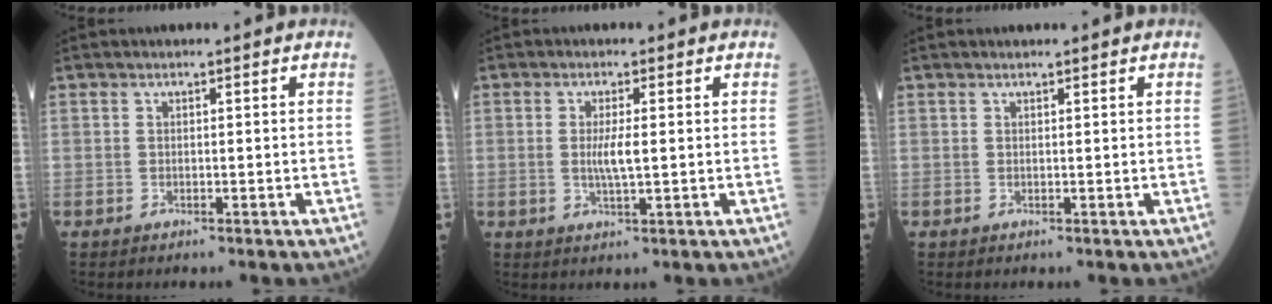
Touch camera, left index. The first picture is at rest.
{"total": 3.0, "force": [0.0, 0.3, 3.0], "torque": [-0.056, -0.005, 0.002]}
{"total": 1.2, "force": [1.1, 0.1, 0.4], "torque": [-0.002, 0.010, 0.018]}